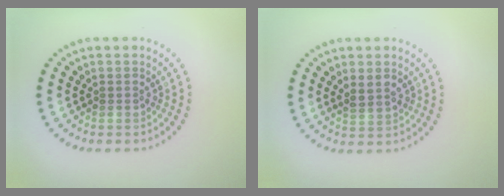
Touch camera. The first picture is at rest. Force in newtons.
{"total": 1.6, "press": 1.5, "slide": 0.5}